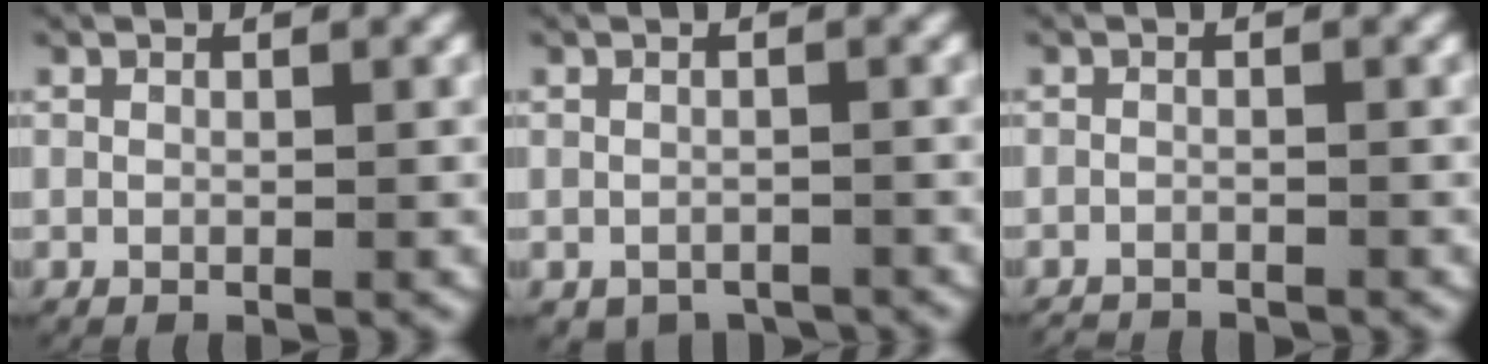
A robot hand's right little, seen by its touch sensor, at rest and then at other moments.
{"total": 1.8, "force": [-1.4, 1.1, 0.2], "torque": [-0.003, -0.007, -0.020]}
{"total": 1.8, "force": [-1.8, 0.1, 0.0], "torque": [-0.009, -0.012, -0.026]}